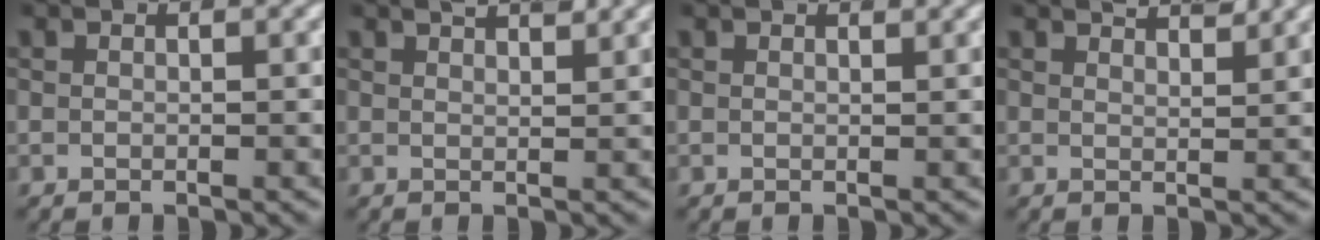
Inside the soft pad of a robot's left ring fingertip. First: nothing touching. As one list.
[{"total": 2.2, "force": [1.9, -0.2, 1.1], "torque": [-0.009, -0.001, 0.034]}, {"total": 0.6, "force": [0.5, -0.2, 0.2], "torque": [0.005, -0.001, 0.007]}, {"total": 2.4, "force": [2.2, -0.3, 0.9], "torque": [-0.007, -0.007, 0.041]}]